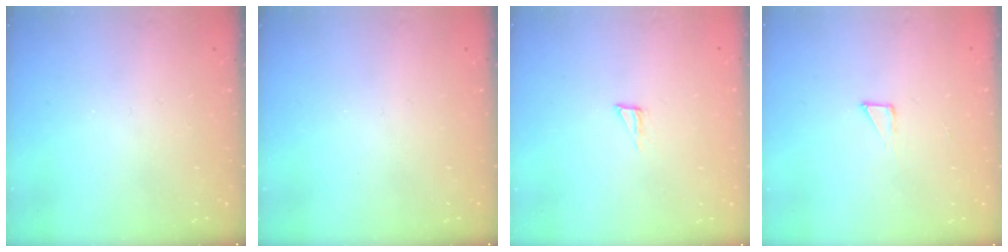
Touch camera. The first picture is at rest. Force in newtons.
{"total": 0.0}
{"total": 2.9, "press": 2.9, "slide": 0.2}
{"total": 3.0, "press": 3.0, "slide": 0.3}